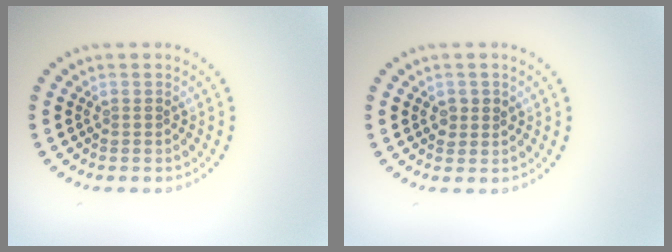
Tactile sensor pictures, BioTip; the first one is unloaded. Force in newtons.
{"total": 1.4, "press": 1.3, "slide": 0.4}